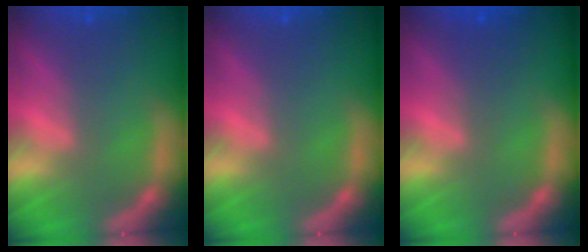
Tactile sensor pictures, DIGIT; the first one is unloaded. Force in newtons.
{"total": 0.0}
{"total": 1.5}